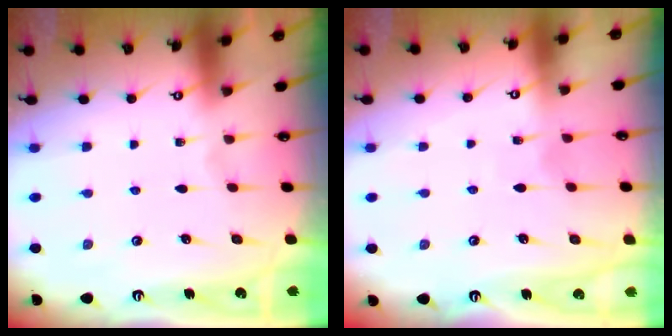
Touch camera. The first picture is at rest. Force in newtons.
{"total": 6.2, "press": 6.1, "slide": 0.6}